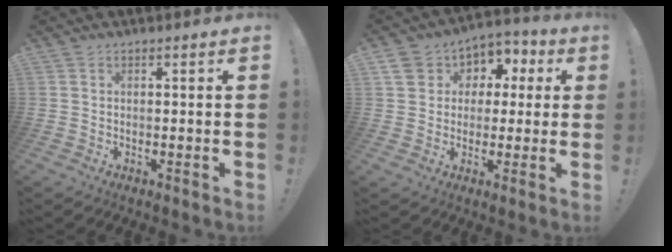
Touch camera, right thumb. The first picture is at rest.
{"total": 9.2, "force": [2.0, 8.5, 3.1], "torque": [-0.043, -0.005, 0.043]}